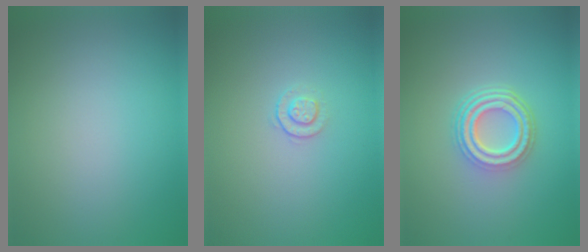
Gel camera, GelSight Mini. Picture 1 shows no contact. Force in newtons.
{"total": 1.1, "press": 0.7, "slide": 0.9}
{"total": 4.8, "press": 3.4, "slide": 3.4}